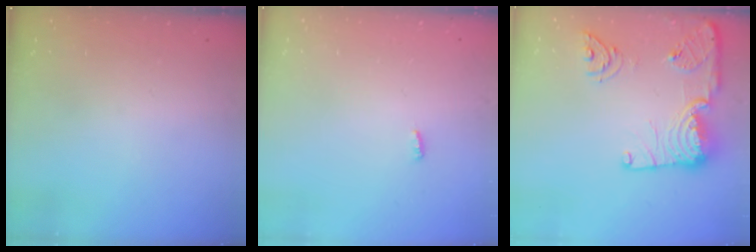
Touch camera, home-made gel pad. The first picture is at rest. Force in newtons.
{"total": 3.0, "press": 2.9, "slide": 0.8}
{"total": 18.1, "press": 18.0, "slide": 2.0}